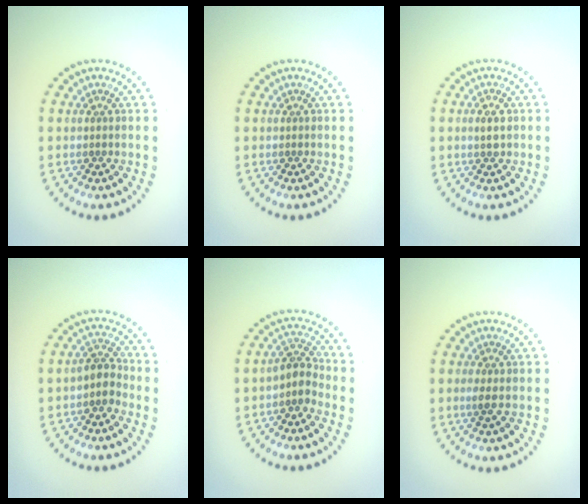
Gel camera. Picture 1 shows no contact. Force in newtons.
{"total": 0.0}
{"total": 1.3, "press": 1.3, "slide": 0.1}
{"total": 2.3, "press": 1.9, "slide": 1.4}
{"total": 2.5, "press": 1.9, "slide": 1.6}
{"total": 0.9, "press": 0.7, "slide": 0.5}